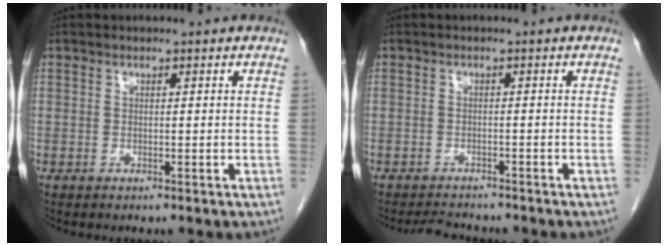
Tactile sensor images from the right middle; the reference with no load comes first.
{"total": 3.1, "force": [-3.0, 0.5, 0.4], "torque": [-0.011, -0.011, -0.049]}